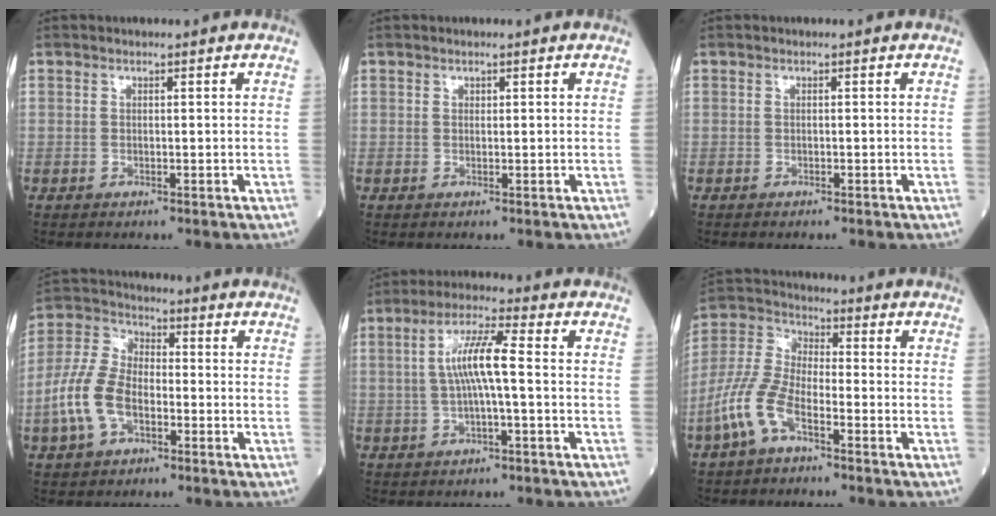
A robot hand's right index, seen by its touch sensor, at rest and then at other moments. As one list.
[{"total": 0.0}, {"total": 0.5, "force": [-0.5, 0.1, 0.1], "torque": [-0.005, 0.000, -0.009]}, {"total": 10.2, "force": [-3.2, 5.9, 7.6], "torque": [-0.189, 0.017, -0.067]}, {"total": 7.1, "force": [0.1, 0.6, 7.1], "torque": [-0.139, 0.015, -0.001]}, {"total": 9.2, "force": [-4.7, 3.5, 7.1], "torque": [-0.179, 0.005, -0.101]}]